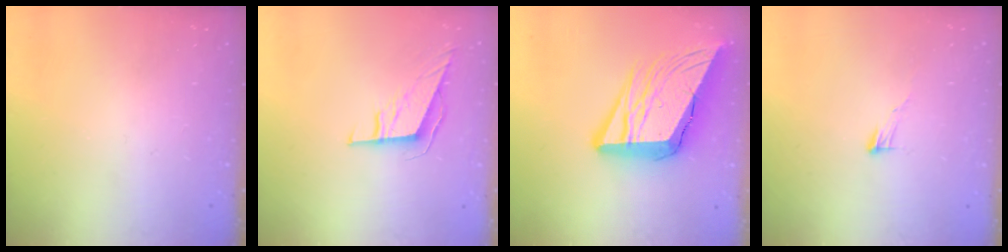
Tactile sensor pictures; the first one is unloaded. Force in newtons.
{"total": 6.9, "press": 6.3, "slide": 2.8}
{"total": 18.2, "press": 18.0, "slide": 2.6}
{"total": 4.0, "press": 4.0, "slide": 0.3}